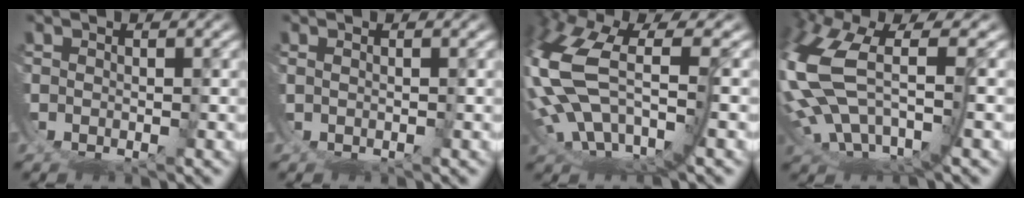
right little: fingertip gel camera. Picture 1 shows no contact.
{"total": 1.1, "force": [0.3, -1.0, 0.0], "torque": [0.006, 0.003, 0.007]}
{"total": 9.4, "force": [0.0, 5.5, 7.6], "torque": [-0.195, -0.022, 0.014]}
{"total": 7.3, "force": [0.3, 3.5, 6.5], "torque": [-0.163, -0.013, 0.019]}